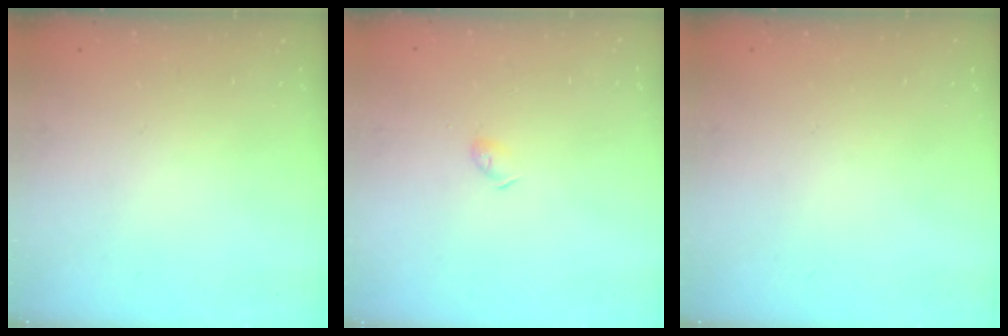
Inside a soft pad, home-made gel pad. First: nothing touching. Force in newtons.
{"total": 3.2, "press": 3.2, "slide": 0.6}
{"total": 0.0}